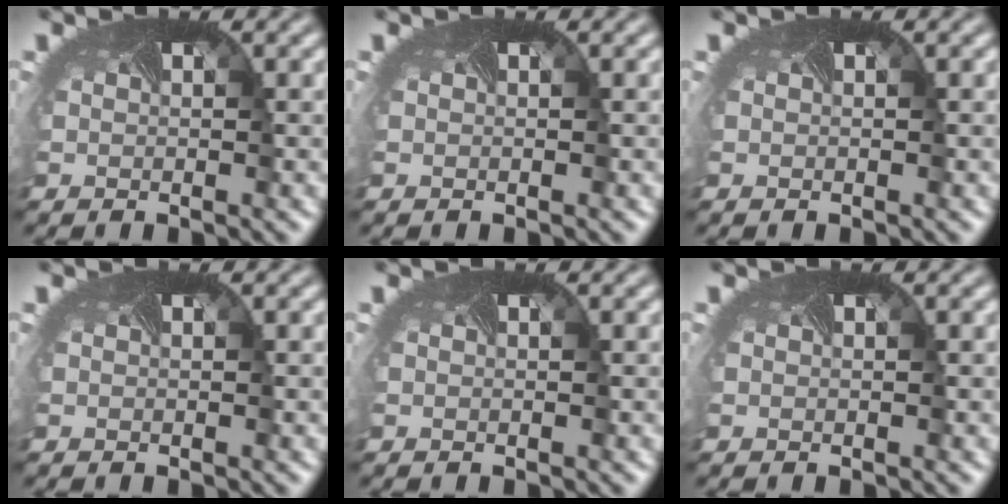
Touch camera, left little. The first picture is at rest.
{"total": 0.0}
{"total": 0.0}
{"total": 0.0}
{"total": 0.0}
{"total": 0.0}